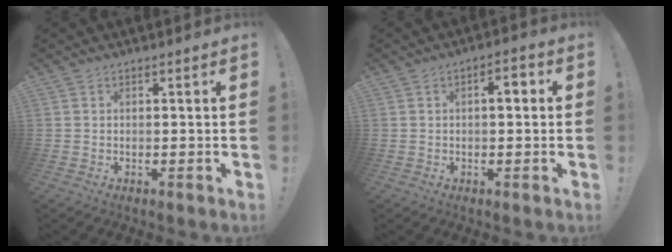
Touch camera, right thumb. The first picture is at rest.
{"total": 3.8, "force": [0.2, 1.7, 3.4], "torque": [-0.043, 0.006, -0.005]}